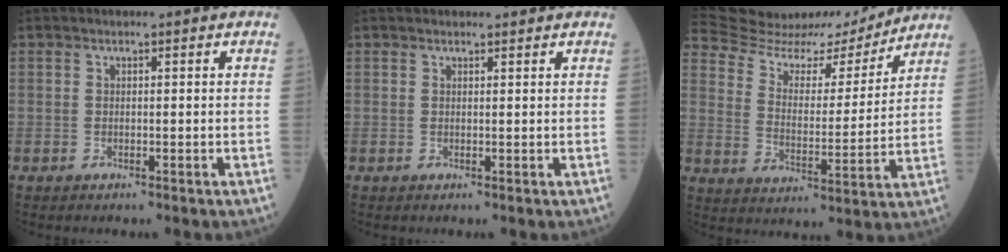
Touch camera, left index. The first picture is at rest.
{"total": 1.9, "force": [1.8, 0.4, 0.4], "torque": [-0.011, 0.011, 0.025]}
{"total": 16.7, "force": [16.2, 3.2, 2.7], "torque": [-0.051, -0.010, 0.249]}